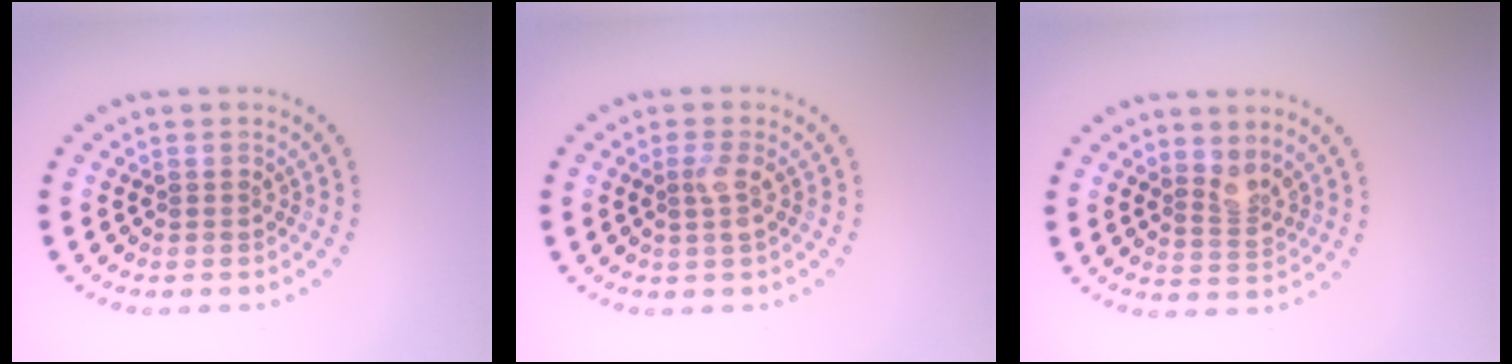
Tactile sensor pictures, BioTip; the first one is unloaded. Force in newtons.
{"total": 1.5, "press": 1.3, "slide": 0.8}
{"total": 2.0, "press": 1.4, "slide": 1.4}